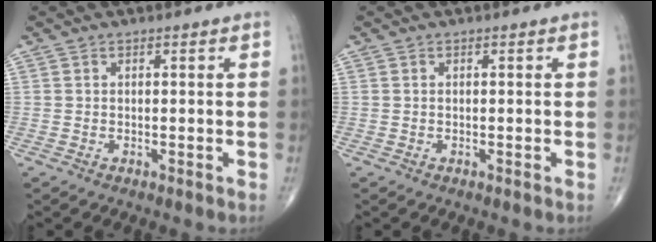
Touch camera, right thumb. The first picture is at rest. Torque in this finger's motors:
{"motor_torque": [0.24, -0.35, -0.06, -0.10, 0.00]}